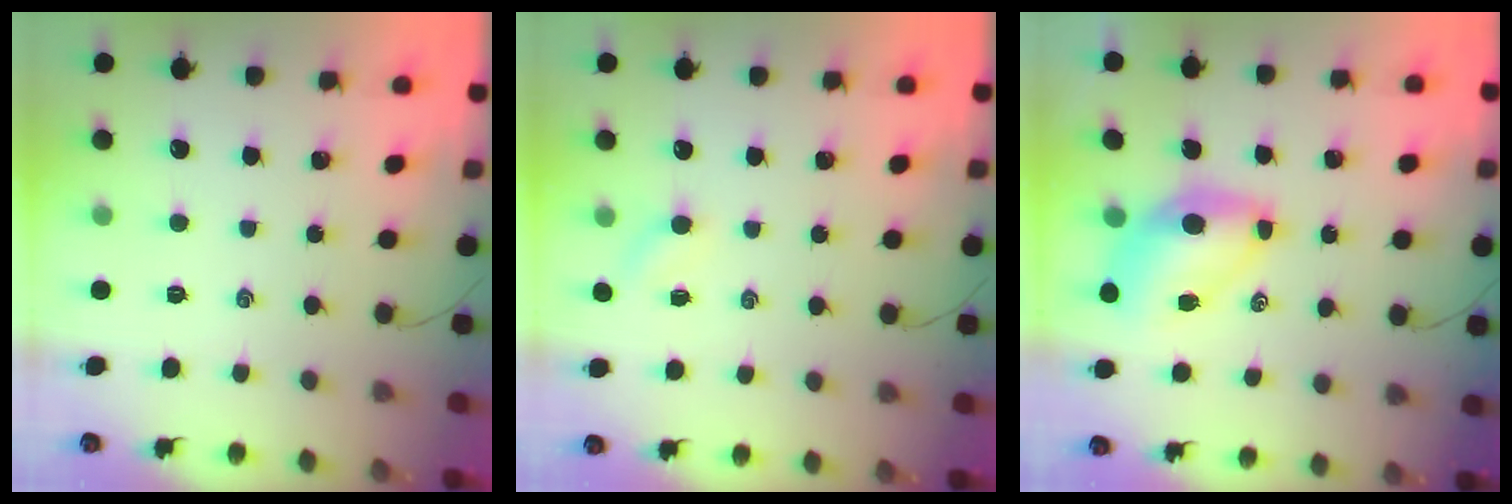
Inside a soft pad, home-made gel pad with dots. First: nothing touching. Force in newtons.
{"total": 3.2, "press": 3.0, "slide": 1.0}
{"total": 8.9, "press": 8.6, "slide": 2.2}